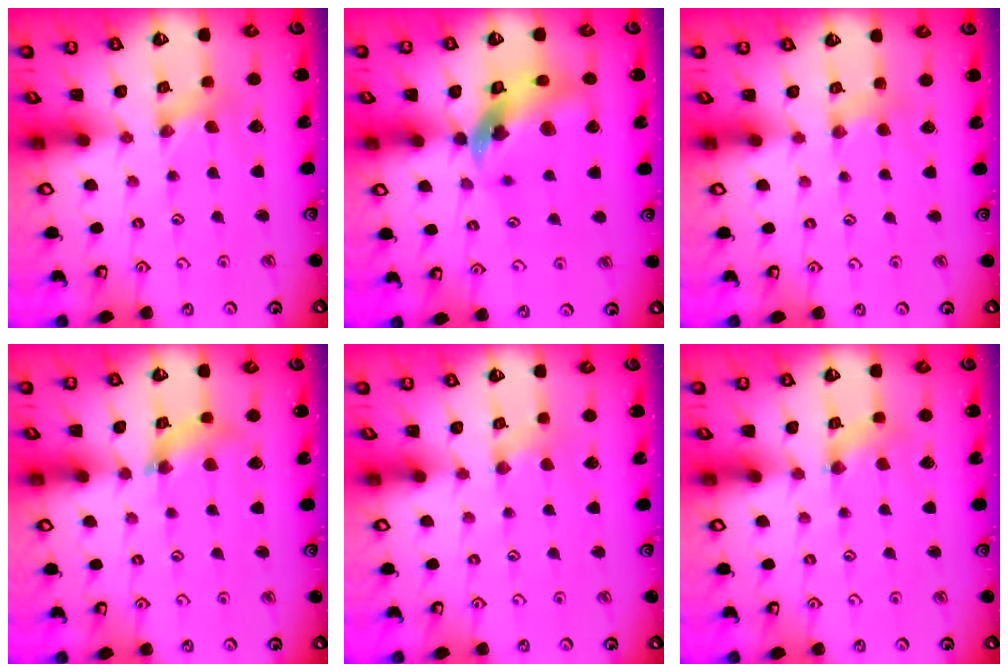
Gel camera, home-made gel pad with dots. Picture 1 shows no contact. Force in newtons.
{"total": 14.2, "press": 14.0, "slide": 2.0}
{"total": 3.8, "press": 3.8, "slide": 0.6}
{"total": 8.7, "press": 8.6, "slide": 1.1}
{"total": 1.2, "press": 1.1, "slide": 0.3}
{"total": 1.4, "press": 1.4, "slide": 0.3}